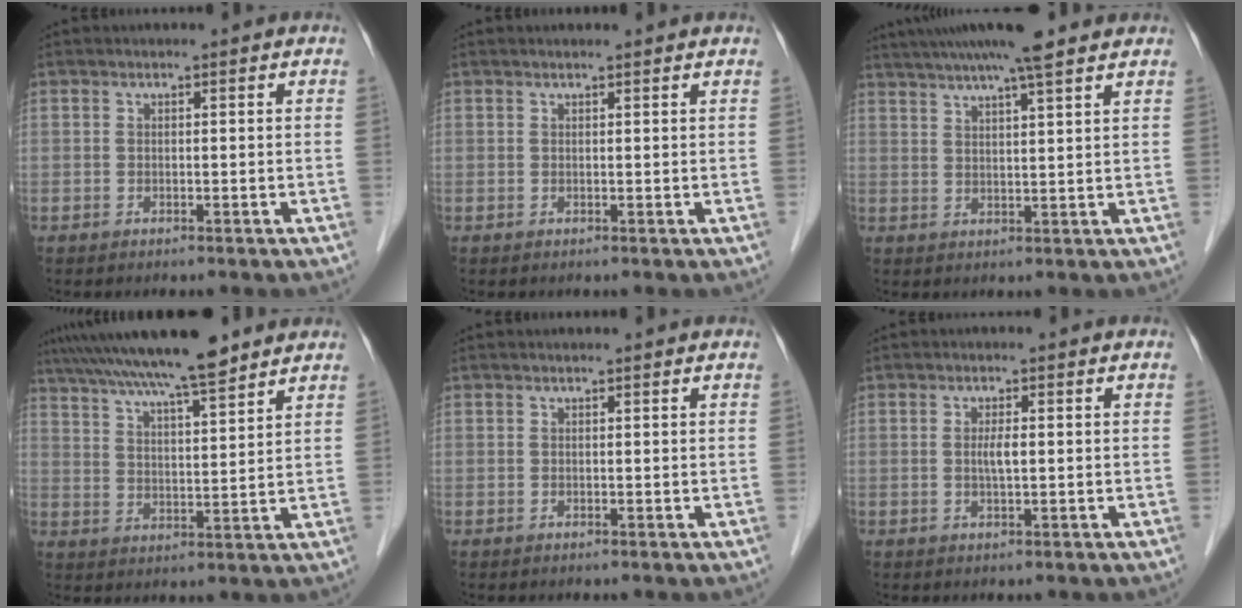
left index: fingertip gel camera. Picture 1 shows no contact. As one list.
[{"total": 2.0, "force": [1.9, 0.1, 0.6], "torque": [-0.011, 0.010, 0.021]}, {"total": 11.3, "force": [9.1, 0.0, 6.7], "torque": [-0.115, 0.030, 0.129]}, {"total": 15.7, "force": [13.2, 1.1, 8.4], "torque": [-0.148, 0.030, 0.212]}, {"total": 0.6, "force": [0.6, 0.0, 0.2], "torque": [-0.005, 0.002, 0.007]}, {"total": 1.9, "force": [0.0, 0.2, 1.9], "torque": [-0.039, -0.003, -0.001]}]